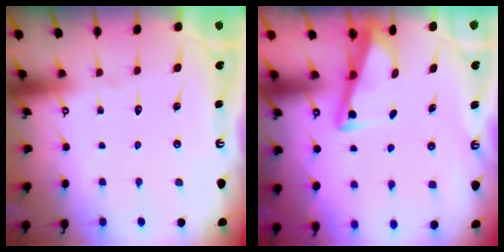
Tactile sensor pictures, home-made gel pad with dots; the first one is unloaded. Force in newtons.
{"total": 3.4, "press": 3.4, "slide": 0.3}